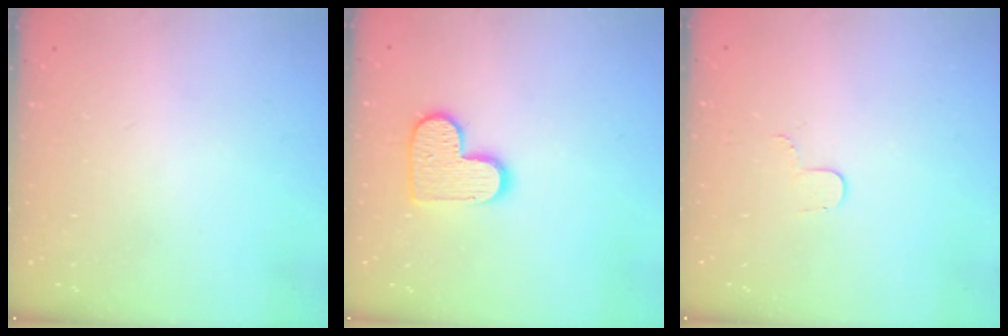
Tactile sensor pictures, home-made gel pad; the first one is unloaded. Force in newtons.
{"total": 11.5, "press": 11.4, "slide": 0.6}
{"total": 3.5, "press": 3.5, "slide": 0.4}